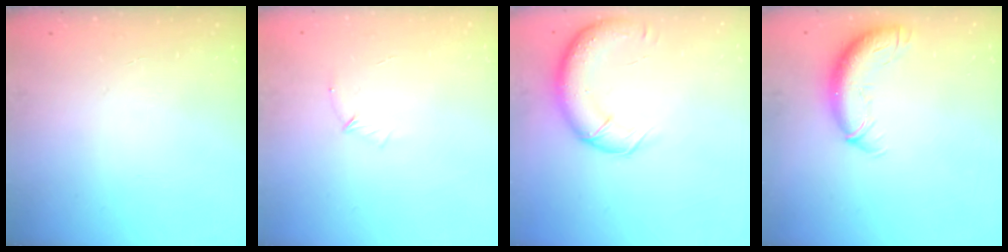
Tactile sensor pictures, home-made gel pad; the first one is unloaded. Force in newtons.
{"total": 4.9, "press": 4.7, "slide": 1.2}
{"total": 14.1, "press": 13.5, "slide": 3.8}
{"total": 11.5, "press": 11.2, "slide": 2.8}